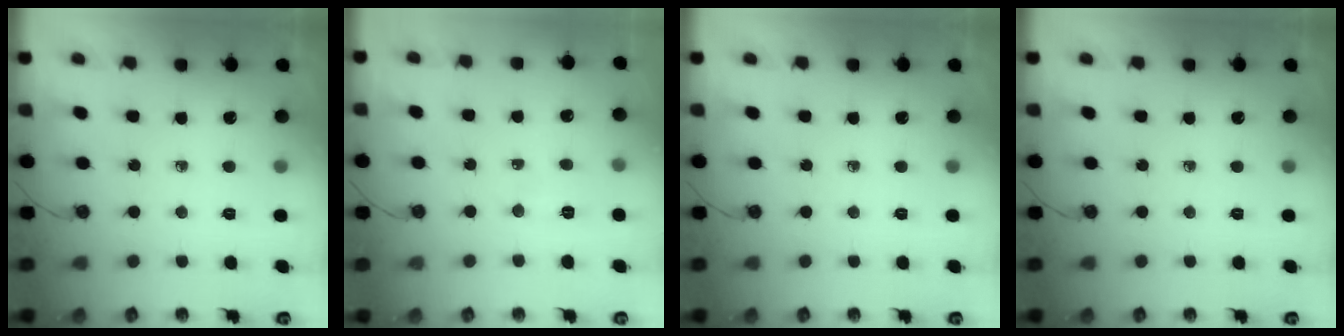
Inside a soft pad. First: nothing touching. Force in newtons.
{"total": 3.9, "press": 3.9, "slide": 0.2}
{"total": 0.0}
{"total": 0.0}